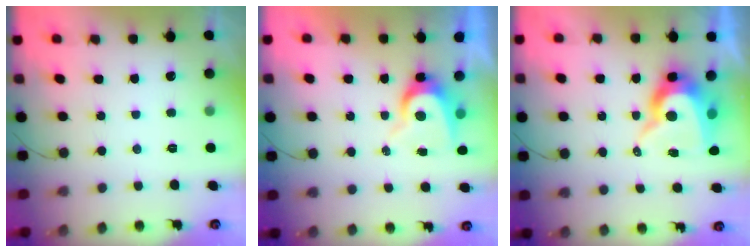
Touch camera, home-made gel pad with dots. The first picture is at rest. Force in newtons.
{"total": 7.1, "press": 7.1, "slide": 0.1}
{"total": 11.4, "press": 11.3, "slide": 0.8}